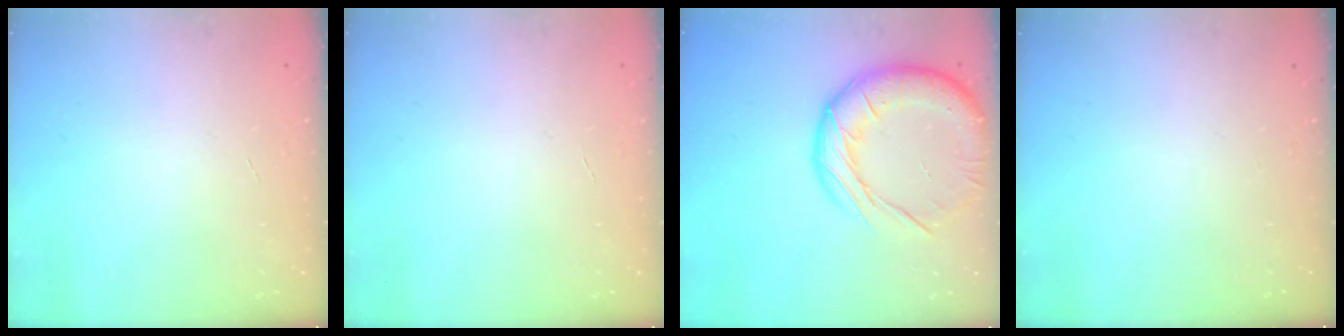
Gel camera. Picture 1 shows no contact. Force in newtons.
{"total": 0.0}
{"total": 22.5, "press": 22.3, "slide": 3.0}
{"total": 0.0}